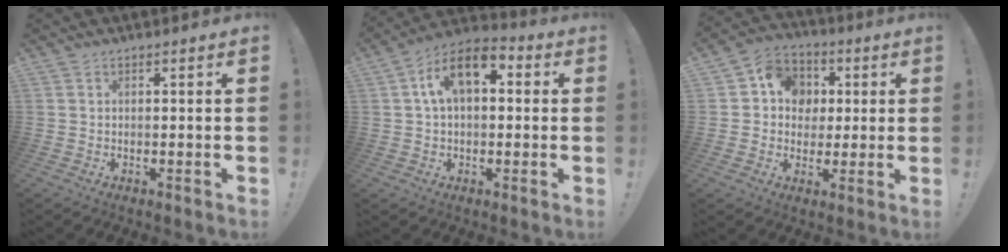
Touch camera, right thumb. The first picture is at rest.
{"total": 11.1, "force": [3.6, 6.4, 8.3], "torque": [-0.136, 0.005, 0.068]}
{"total": 10.3, "force": [1.5, 9.5, 3.8], "torque": [-0.053, 0.002, 0.035]}